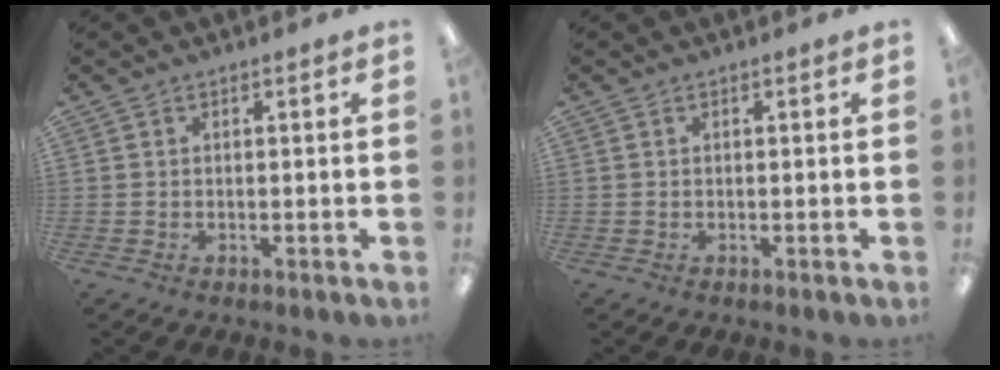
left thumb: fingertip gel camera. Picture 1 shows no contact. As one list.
[{"total": 0.0}]